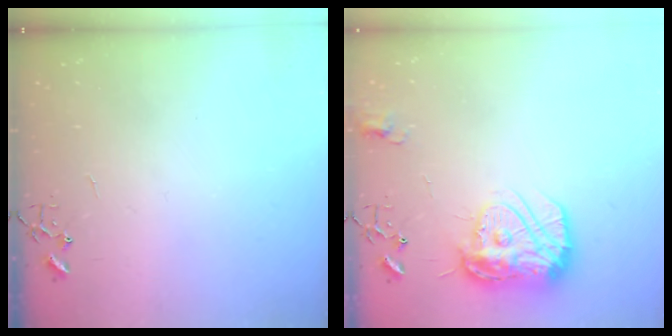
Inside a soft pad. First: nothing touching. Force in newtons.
{"total": 15.0, "press": 14.9, "slide": 1.1}